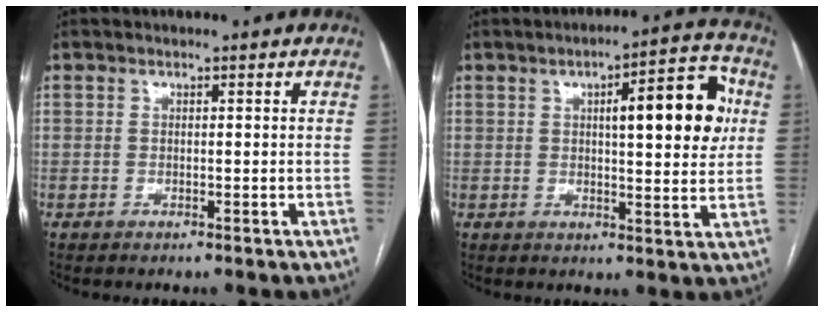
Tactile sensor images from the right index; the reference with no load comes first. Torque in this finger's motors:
{"motor_torque": [0.72, 0.30, 0.40, 0.07]}